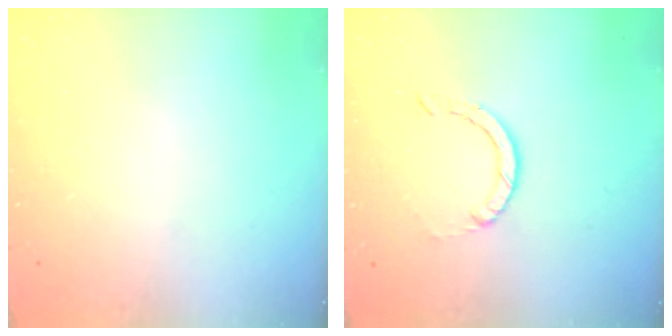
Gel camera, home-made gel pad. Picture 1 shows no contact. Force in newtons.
{"total": 0.9, "press": 0.9, "slide": 0.1}